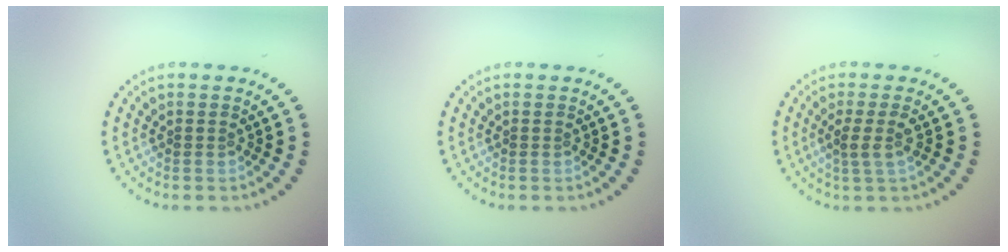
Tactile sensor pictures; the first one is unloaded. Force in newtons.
{"total": 0.0}
{"total": 1.9, "press": 1.5, "slide": 1.2}